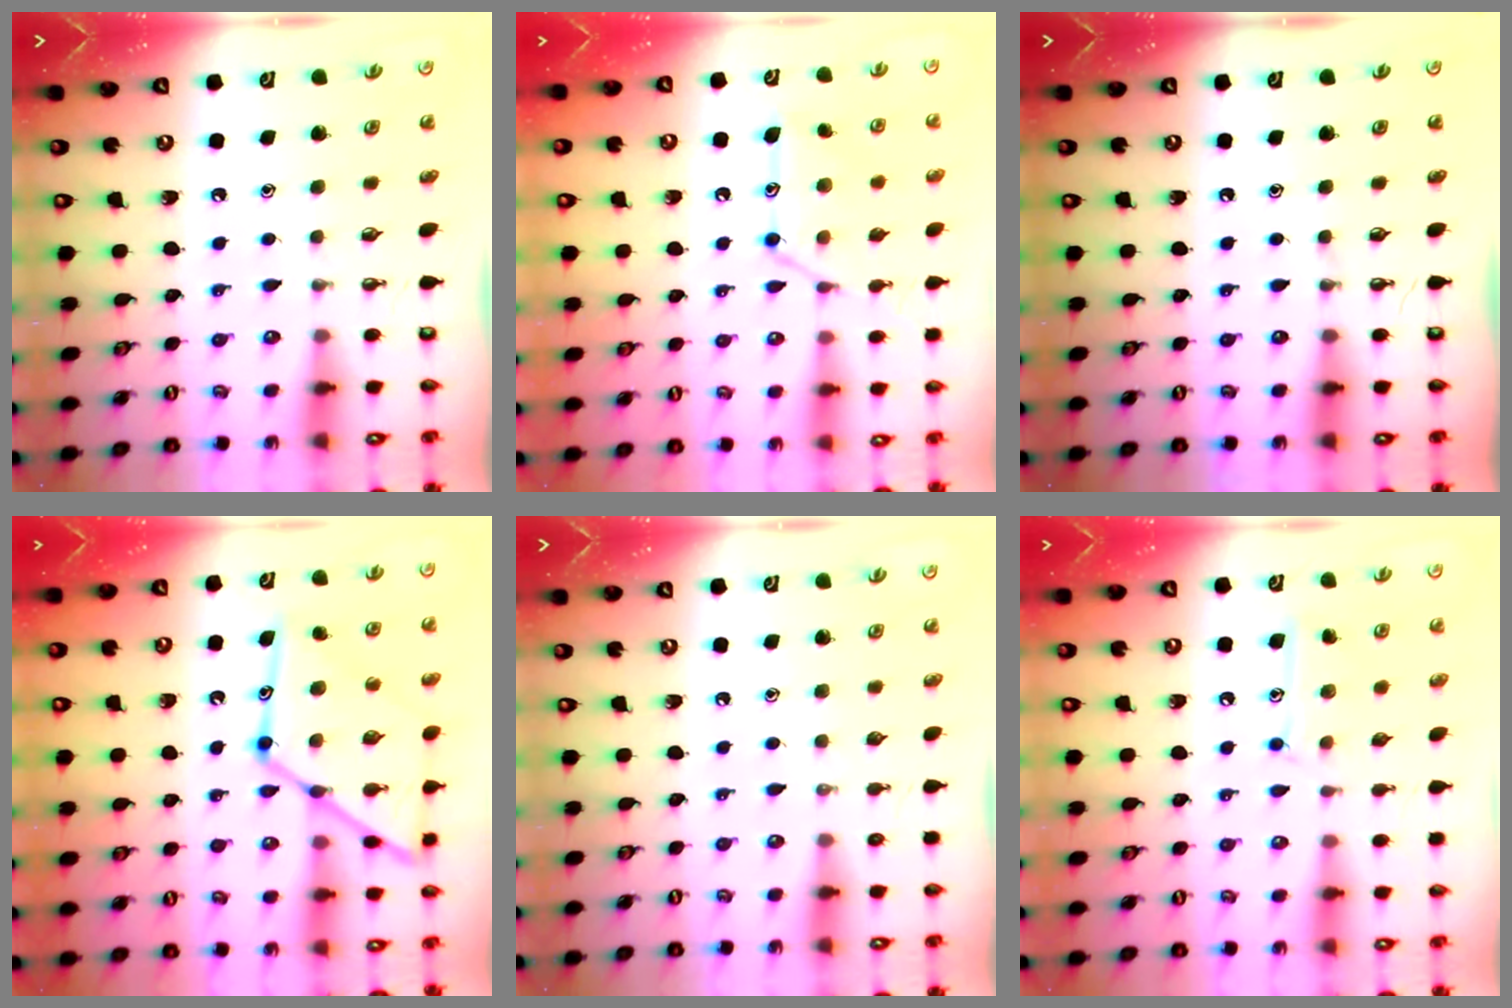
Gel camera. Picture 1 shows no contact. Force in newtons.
{"total": 13.6, "press": 13.6, "slide": 1.1}
{"total": 0.0}
{"total": 18.7, "press": 18.6, "slide": 1.7}
{"total": 0.0}
{"total": 10.1, "press": 10.1, "slide": 0.7}